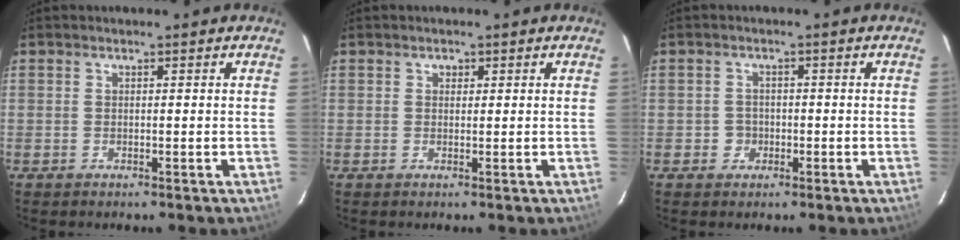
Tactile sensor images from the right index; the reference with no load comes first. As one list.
[{"total": 0.9, "force": [0.3, 0.8, 0.1], "torque": [0.001, 0.004, 0.003]}, {"total": 2.5, "force": [-0.9, 2.3, 0.2], "torque": [-0.004, 0.006, -0.012]}]